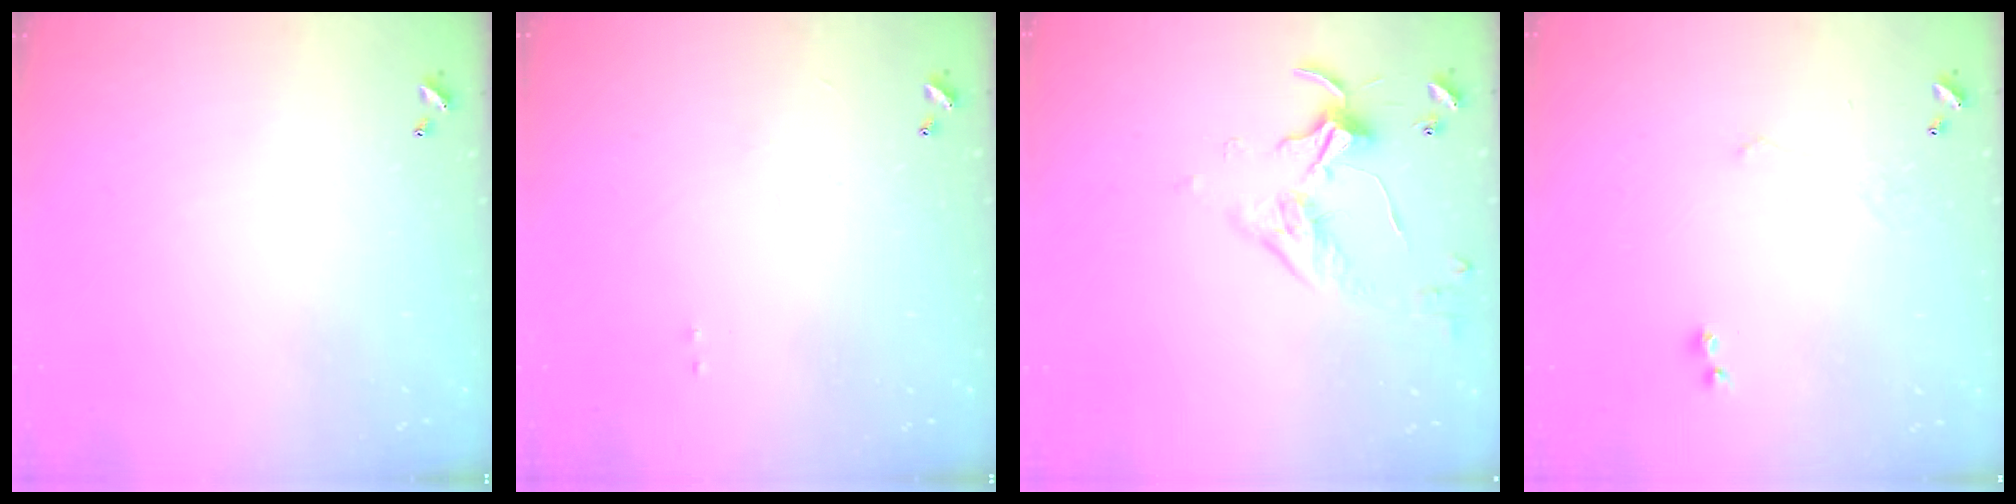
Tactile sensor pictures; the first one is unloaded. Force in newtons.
{"total": 0.9, "press": 0.8, "slide": 0.5}
{"total": 3.3, "press": 3.3, "slide": 0.6}
{"total": 1.1, "press": 0.7, "slide": 0.9}